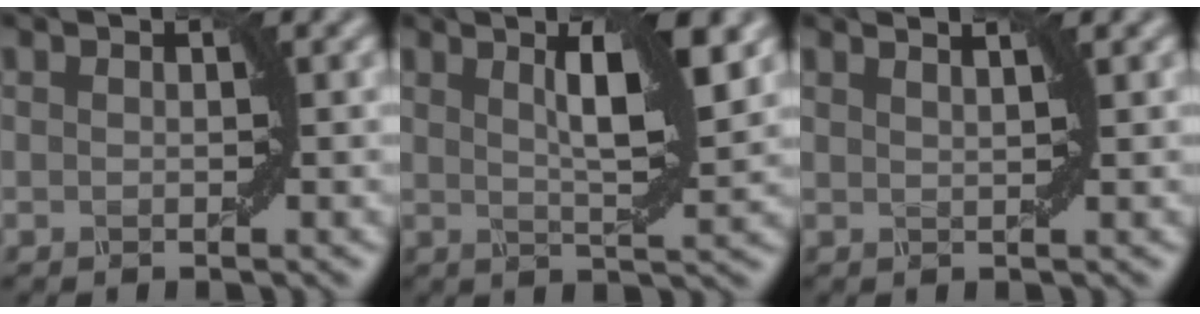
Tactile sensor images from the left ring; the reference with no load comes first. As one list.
[{"total": 5.8, "force": [2.1, 1.3, 5.3], "torque": [-0.072, 0.002, 0.035]}, {"total": 3.0, "force": [2.0, 1.3, 1.8], "torque": [-0.006, 0.014, -0.006]}]